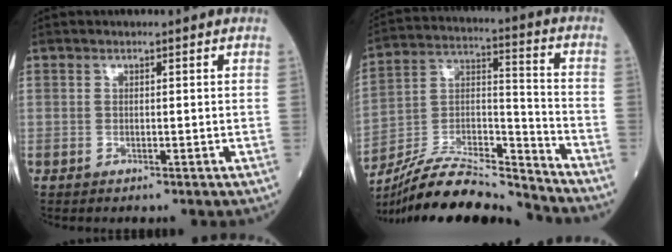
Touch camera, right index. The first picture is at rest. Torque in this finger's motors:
{"motor_torque": [0.33, -0.40, 0.27, 0.07]}